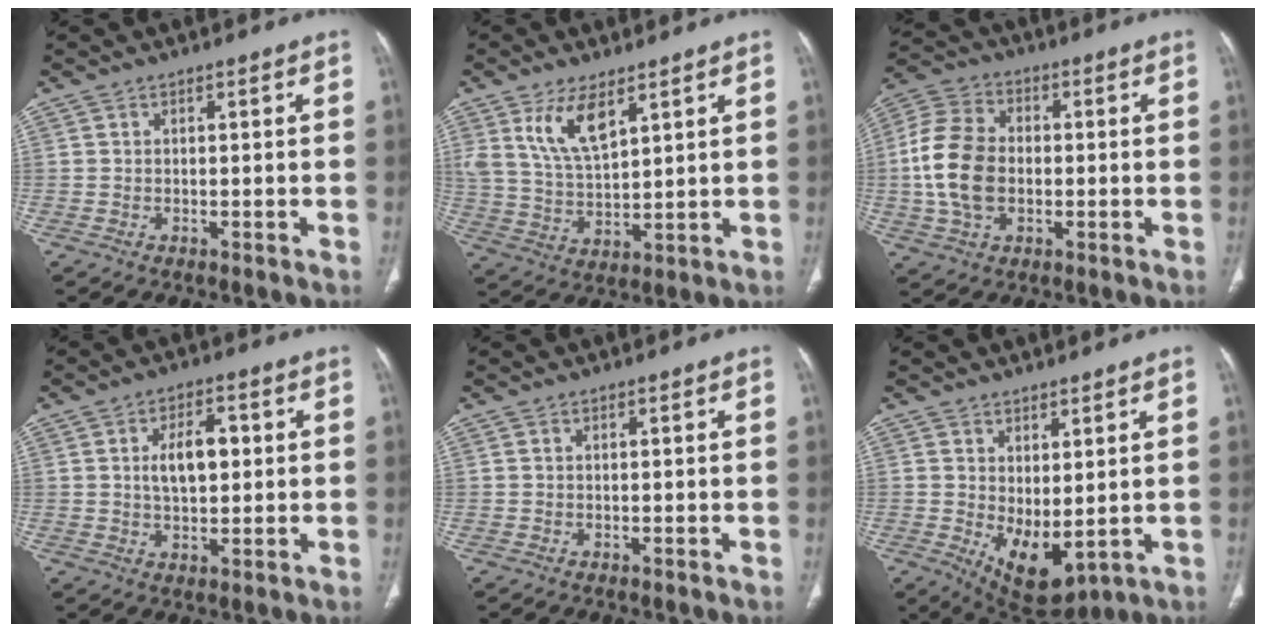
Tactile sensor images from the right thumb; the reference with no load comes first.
{"total": 9.5, "force": [5.3, 4.0, 6.8], "torque": [-0.125, -0.027, 0.116]}
{"total": 14.0, "force": [-0.8, 9.8, 10.1], "torque": [-0.197, 0.019, -0.018]}
{"total": 7.5, "force": [1.1, 4.1, 6.2], "torque": [-0.090, 0.006, 0.018]}
{"total": 0.0}
{"total": 8.6, "force": [-0.2, 4.5, 7.3], "torque": [-0.105, -0.017, 0.022]}